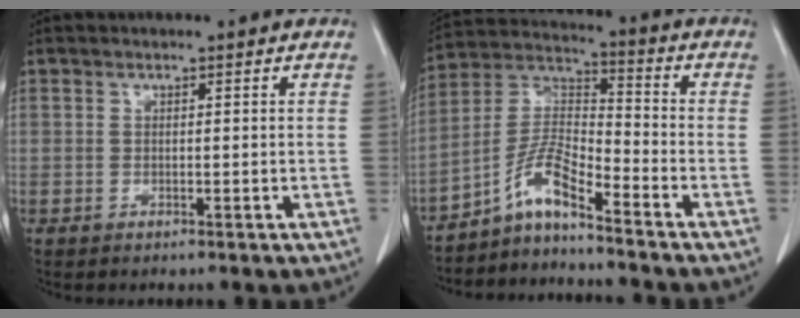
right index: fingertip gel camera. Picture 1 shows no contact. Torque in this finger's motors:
{"motor_torque": [0.56, -0.53, 0.16, 0.06]}